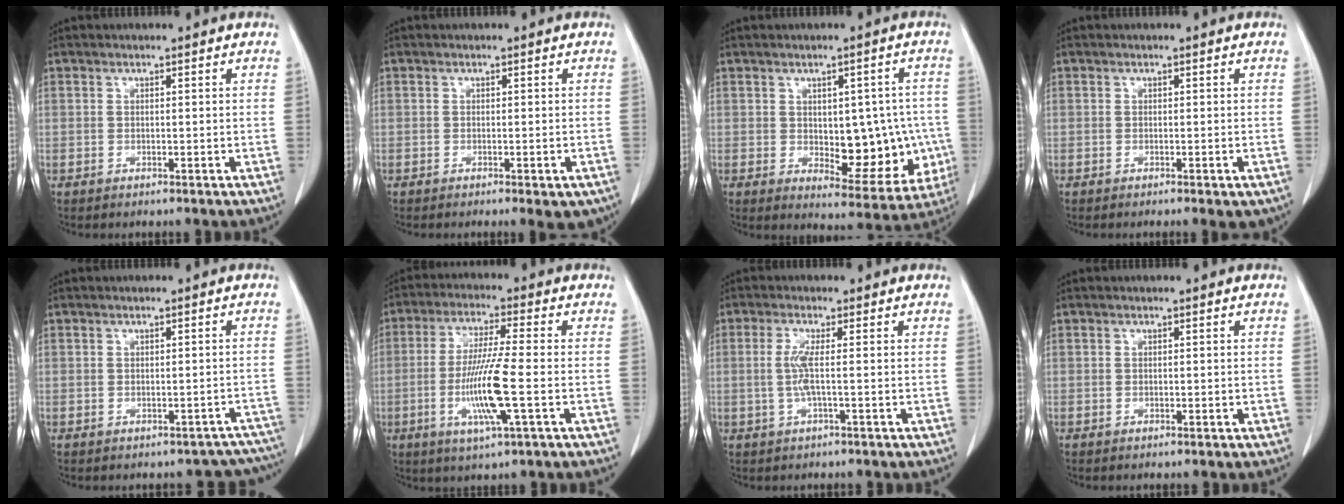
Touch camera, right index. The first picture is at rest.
{"total": 3.4, "force": [-2.0, 0.8, 2.6], "torque": [-0.022, -0.005, -0.022]}
{"total": 11.9, "force": [-1.1, 5.9, 10.2], "torque": [-0.112, 0.009, 0.006]}
{"total": 1.9, "force": [-1.1, 0.4, 1.6], "torque": [-0.015, -0.005, -0.011]}
{"total": 5.6, "force": [-4.3, 3.5, 0.4], "torque": [0.021, 0.028, -0.039]}
{"total": 10.5, "force": [-2.5, -0.1, 10.2], "torque": [-0.204, -0.014, -0.051]}
{"total": 3.3, "force": [-0.1, 0.0, 3.3], "torque": [-0.075, -0.002, -0.002]}
{"total": 0.0}